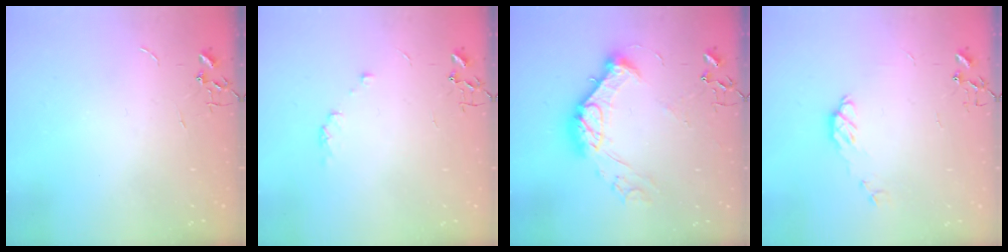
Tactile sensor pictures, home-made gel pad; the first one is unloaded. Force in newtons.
{"total": 4.9, "press": 4.8, "slide": 0.6}
{"total": 16.0, "press": 15.9, "slide": 1.2}
{"total": 7.1, "press": 7.1, "slide": 0.5}